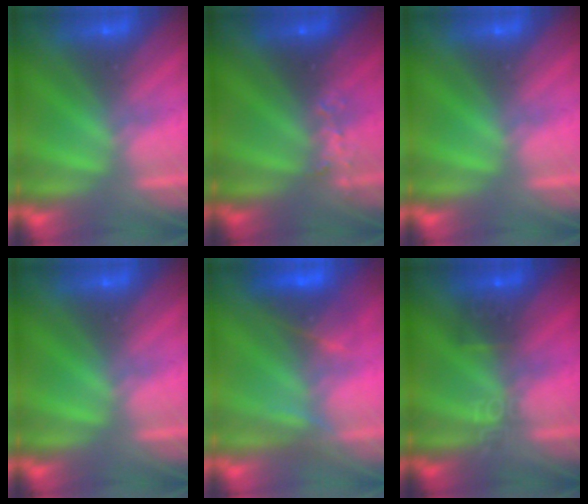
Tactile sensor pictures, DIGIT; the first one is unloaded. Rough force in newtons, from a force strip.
{"total": 2.7}
{"total": 0.0}
{"total": 0.0}
{"total": 3.5}
{"total": 3.5}